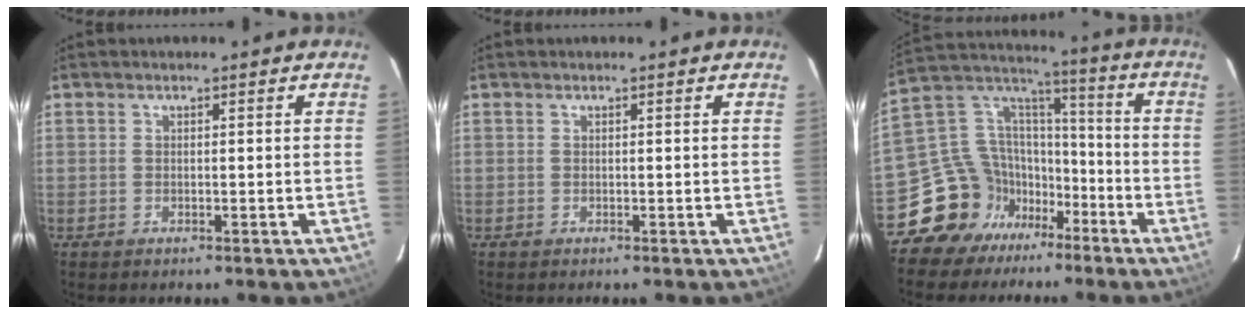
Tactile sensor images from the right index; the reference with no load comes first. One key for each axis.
{"total": 0.0}
{"total": 15.3, "fx": -10.1, "fy": 11.3, "fz": 2.4, "tx": -0.070, "ty": 0.071, "tz": -0.170}